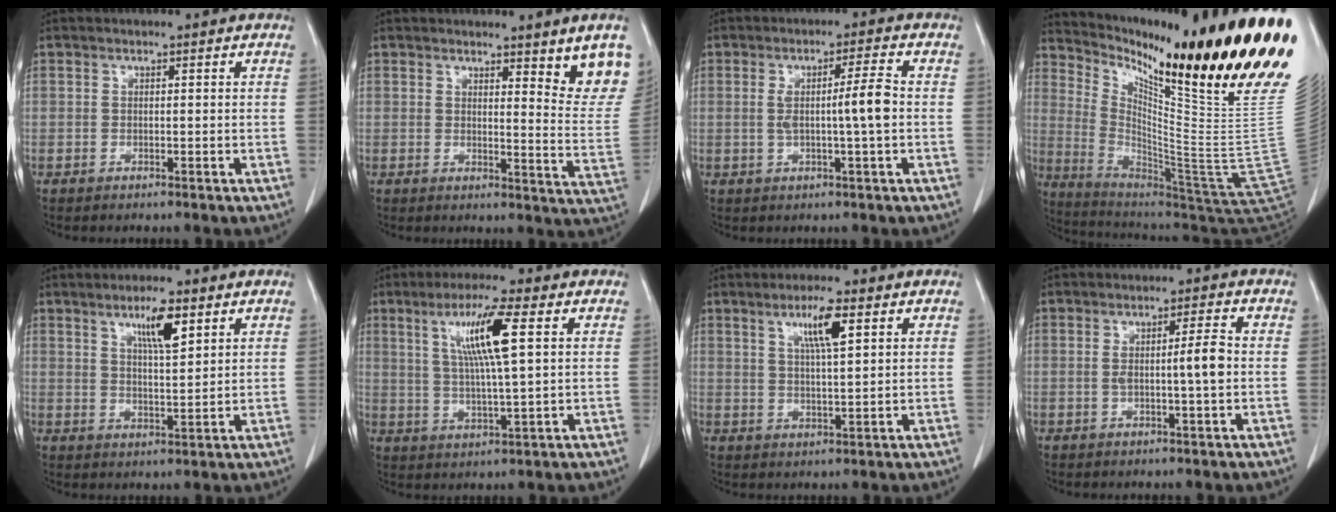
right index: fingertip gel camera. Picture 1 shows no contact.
{"total": 8.8, "force": [6.1, 0.7, 6.3], "torque": [-0.061, -0.038, 0.061]}
{"total": 5.5, "force": [-0.2, -0.4, 5.5], "torque": [-0.093, 0.002, -0.001]}
{"total": 31.3, "force": [17.2, 2.2, 26.0], "torque": [-0.315, -0.050, 0.266]}
{"total": 6.3, "force": [3.3, 0.9, 5.2], "torque": [-0.092, -0.002, 0.058]}
{"total": 9.8, "force": [3.2, -0.1, 9.3], "torque": [-0.174, 0.006, 0.060]}
{"total": 5.9, "force": [2.7, 0.4, 5.2], "torque": [-0.094, 0.000, 0.048]}
{"total": 4.3, "force": [-0.2, -0.1, 4.3], "torque": [-0.073, 0.002, -0.002]}